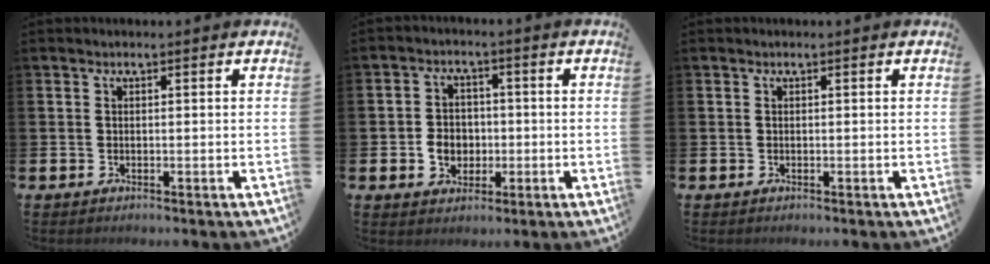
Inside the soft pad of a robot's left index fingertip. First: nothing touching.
{"total": 4.4, "force": [-0.8, 3.8, 2.0], "torque": [-0.028, 0.003, -0.022]}
{"total": 0.0}